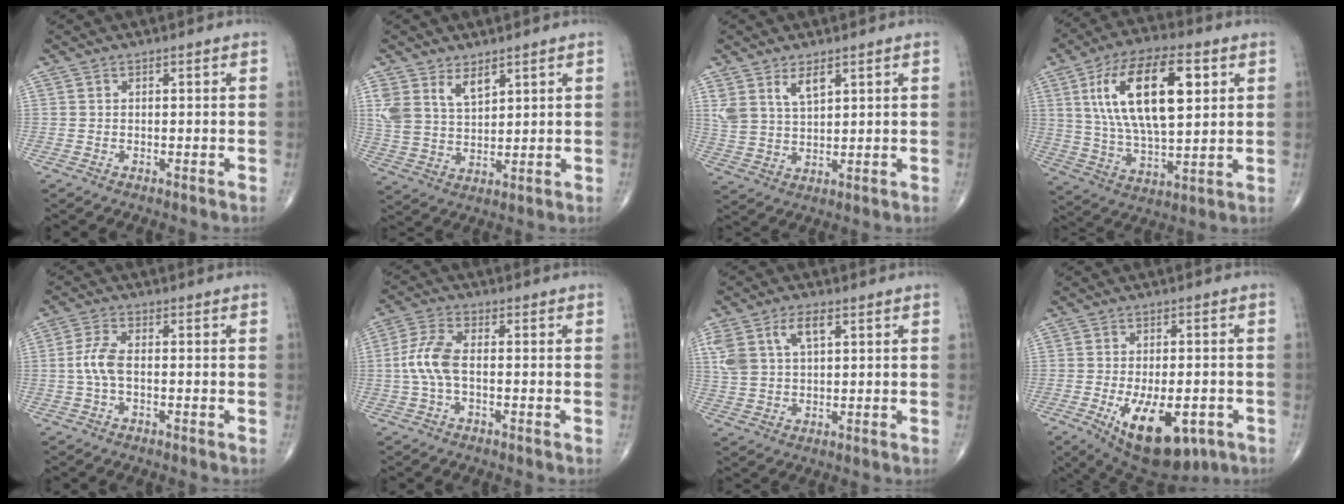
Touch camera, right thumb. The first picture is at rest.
{"total": 7.3, "force": [4.3, 3.8, 4.5], "torque": [-0.075, -0.022, 0.095]}
{"total": 6.0, "force": [3.5, 2.7, 4.1], "torque": [-0.074, -0.019, 0.075]}
{"total": 20.5, "force": [6.1, 8.8, 17.5], "torque": [-0.305, -0.006, 0.109]}
{"total": 4.7, "force": [-0.4, 2.1, 4.2], "torque": [-0.103, 0.009, -0.013]}
{"total": 6.9, "force": [-0.6, 3.0, 6.1], "torque": [-0.152, 0.017, -0.016]}
{"total": 8.6, "force": [3.6, 4.3, 6.4], "torque": [-0.135, 0.004, 0.075]}
{"total": 15.3, "force": [-6.0, 7.4, 11.9], "torque": [-0.181, 0.000, -0.071]}